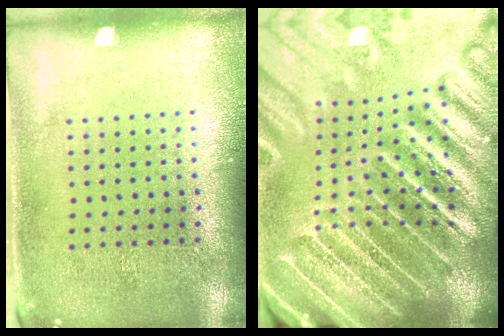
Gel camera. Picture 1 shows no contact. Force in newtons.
{"total": 5.3, "press": 4.7, "slide": 2.4}